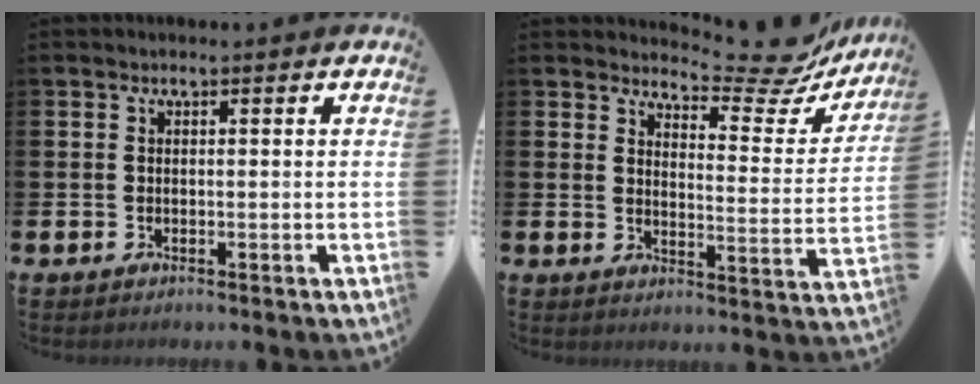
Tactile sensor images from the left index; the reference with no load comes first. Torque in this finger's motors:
{"motor_torque": [0.93, -1.15, -0.01, 0.01]}